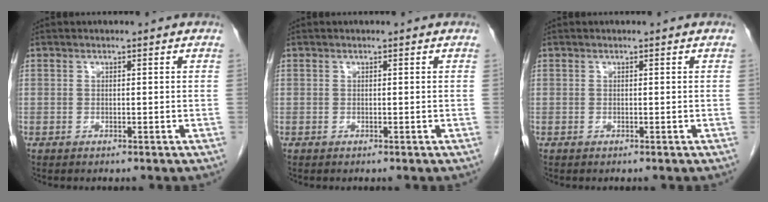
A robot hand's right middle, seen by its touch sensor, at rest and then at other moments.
{"total": 0.0}
{"total": 0.0}